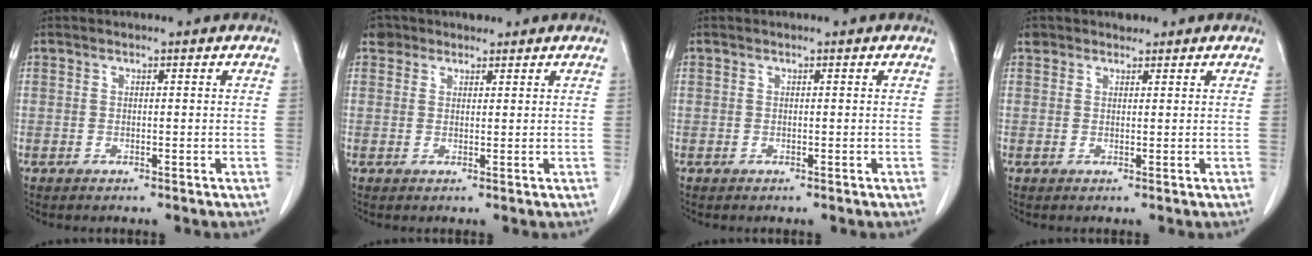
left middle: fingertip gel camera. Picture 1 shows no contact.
{"total": 2.6, "force": [1.8, 1.9, 0.0], "torque": [0.006, 0.015, 0.025]}
{"total": 0.0}
{"total": 1.6, "force": [1.2, 1.0, -0.1], "torque": [0.006, 0.009, 0.017]}